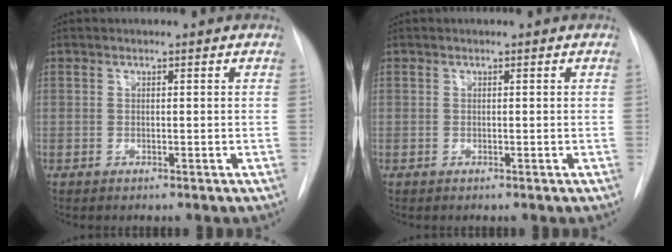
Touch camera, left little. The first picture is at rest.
{"total": 0.0}